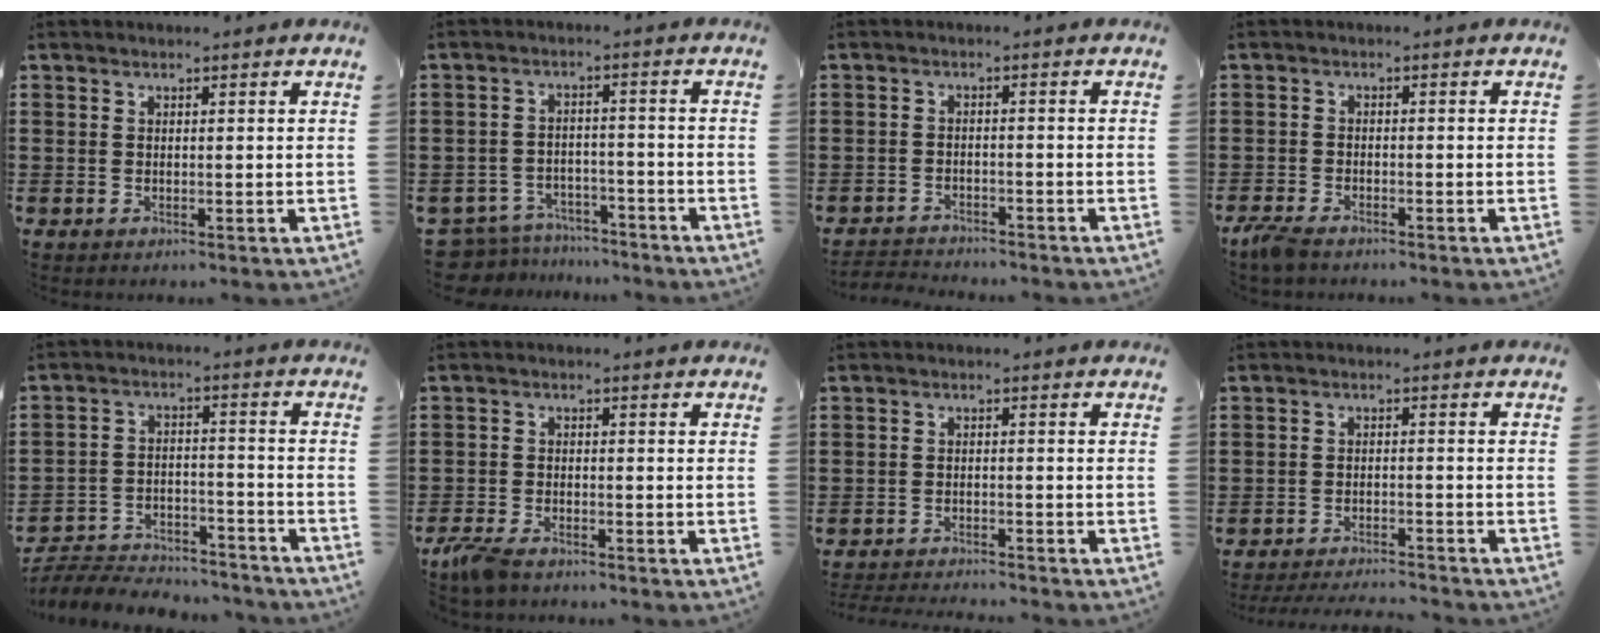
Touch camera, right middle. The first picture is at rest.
{"total": 5.2, "force": [-5.1, 1.1, 0.2], "torque": [-0.028, 0.007, -0.113]}
{"total": 2.5, "force": [-2.5, 0.3, -0.1], "torque": [-0.005, -0.001, -0.054]}
{"total": 2.5, "force": [-2.0, 0.7, 1.3], "torque": [-0.044, -0.004, -0.046]}
{"total": 6.1, "force": [-6.0, 1.0, 0.8], "torque": [-0.016, 0.015, -0.122]}
{"total": 3.3, "force": [-2.8, 1.0, 1.4], "torque": [-0.054, -0.005, -0.064]}
{"total": 2.6, "force": [-2.5, 0.0, 0.1], "torque": [-0.005, 0.000, -0.054]}
{"total": 3.4, "force": [-3.3, 0.0, 0.6], "torque": [-0.010, 0.001, -0.069]}